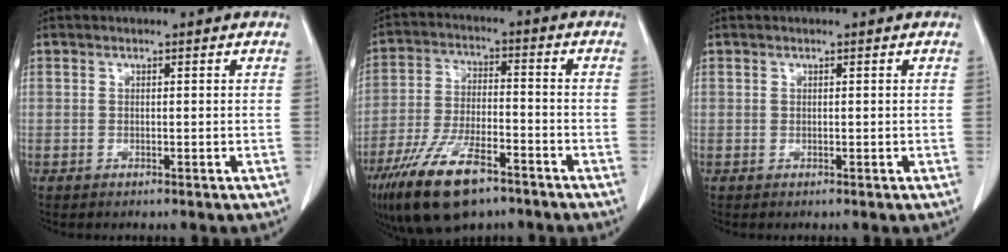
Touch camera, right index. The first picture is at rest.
{"total": 14.5, "force": [-9.4, 4.7, 9.9], "torque": [-0.203, -0.019, -0.171]}
{"total": 0.0}